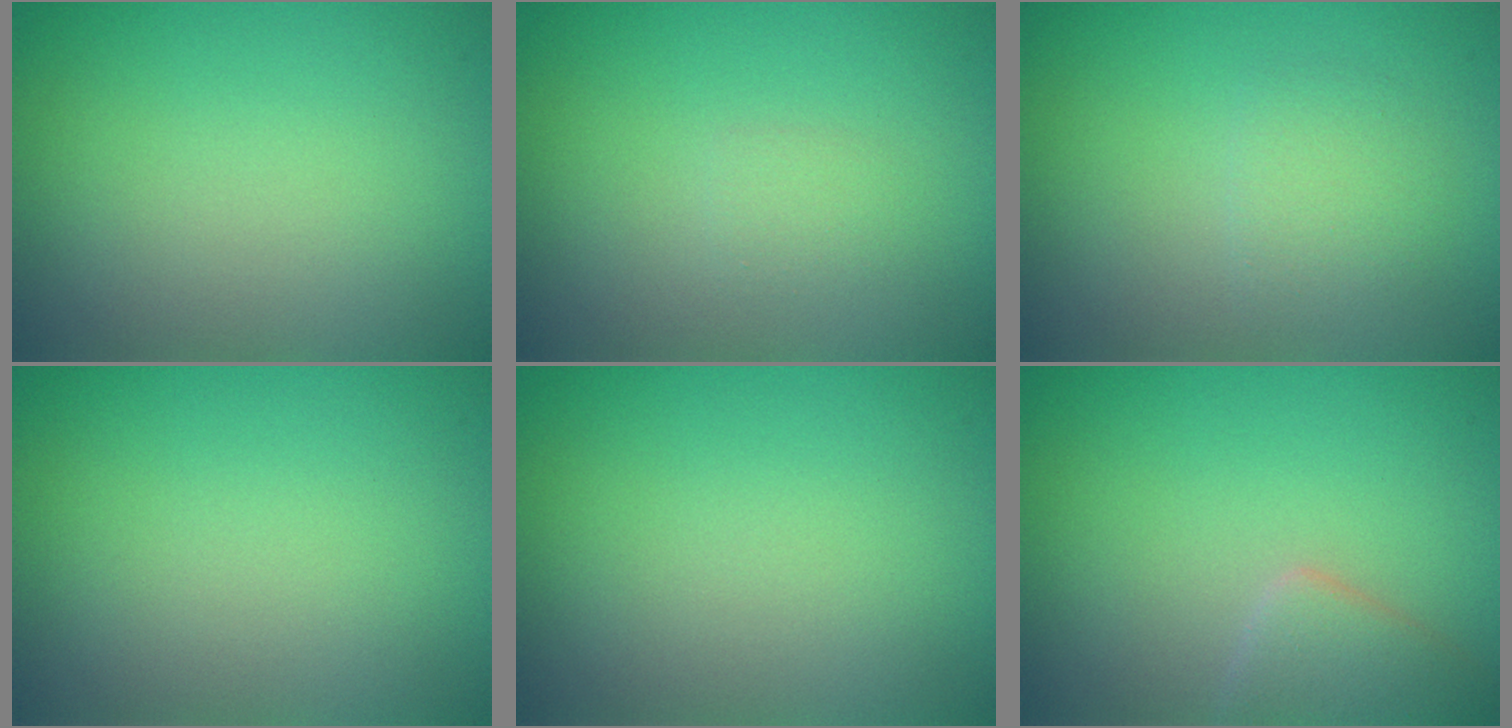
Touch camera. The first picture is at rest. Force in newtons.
{"total": 0.8, "press": 0.8, "slide": 0.1}
{"total": 2.9, "press": 2.9, "slide": 0.2}
{"total": 0.0}
{"total": 0.0}
{"total": 2.4, "press": 2.4, "slide": 0.1}